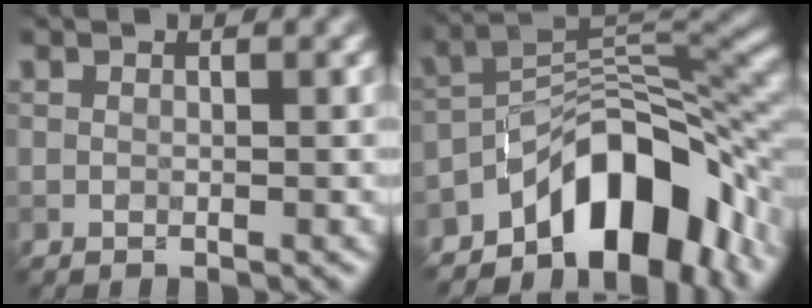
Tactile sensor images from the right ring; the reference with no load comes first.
{"total": 10.7, "force": [-6.8, 4.7, 6.7], "torque": [-0.071, 0.010, -0.120]}